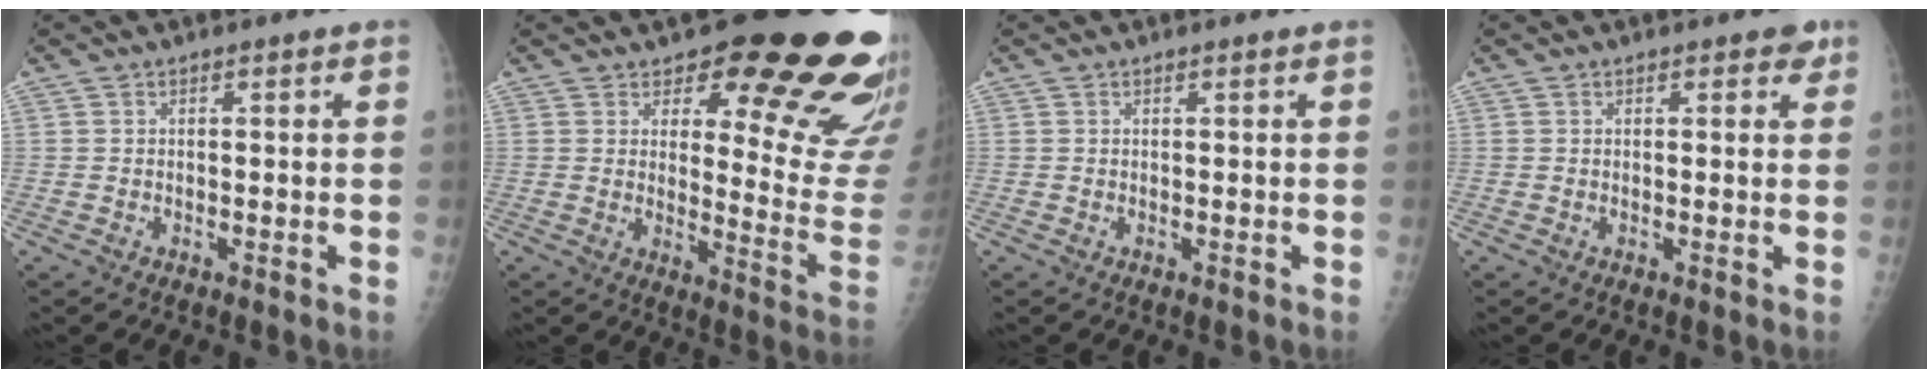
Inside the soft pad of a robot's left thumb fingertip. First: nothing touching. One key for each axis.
{"total": 20.6, "fx": 15.1, "fy": 7.2, "fz": 12.1, "tx": -0.098, "ty": -0.120, "tz": 0.181}
{"total": 0.0}
{"total": 1.9, "fx": 1.0, "fy": 1.2, "fz": 1.0, "tx": 0.007, "ty": 0.000, "tz": 0.006}